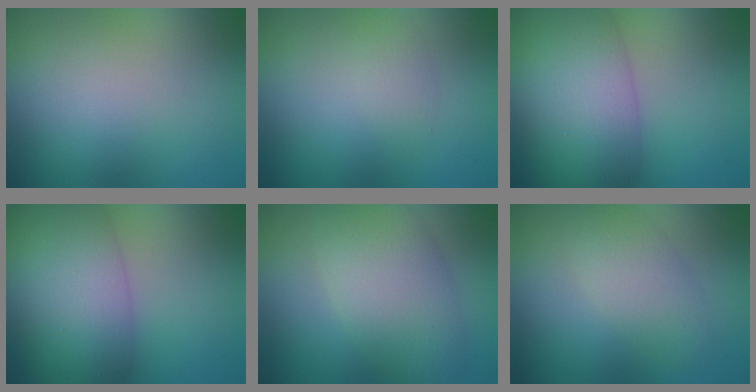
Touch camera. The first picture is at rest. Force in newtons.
{"total": 1.3, "press": 1.3, "slide": 0.1}
{"total": 8.4, "press": 8.4, "slide": 0.2}
{"total": 7.9, "press": 7.9, "slide": 0.3}
{"total": 7.3, "press": 7.3, "slide": 0.4}
{"total": 3.6, "press": 3.5, "slide": 0.2}